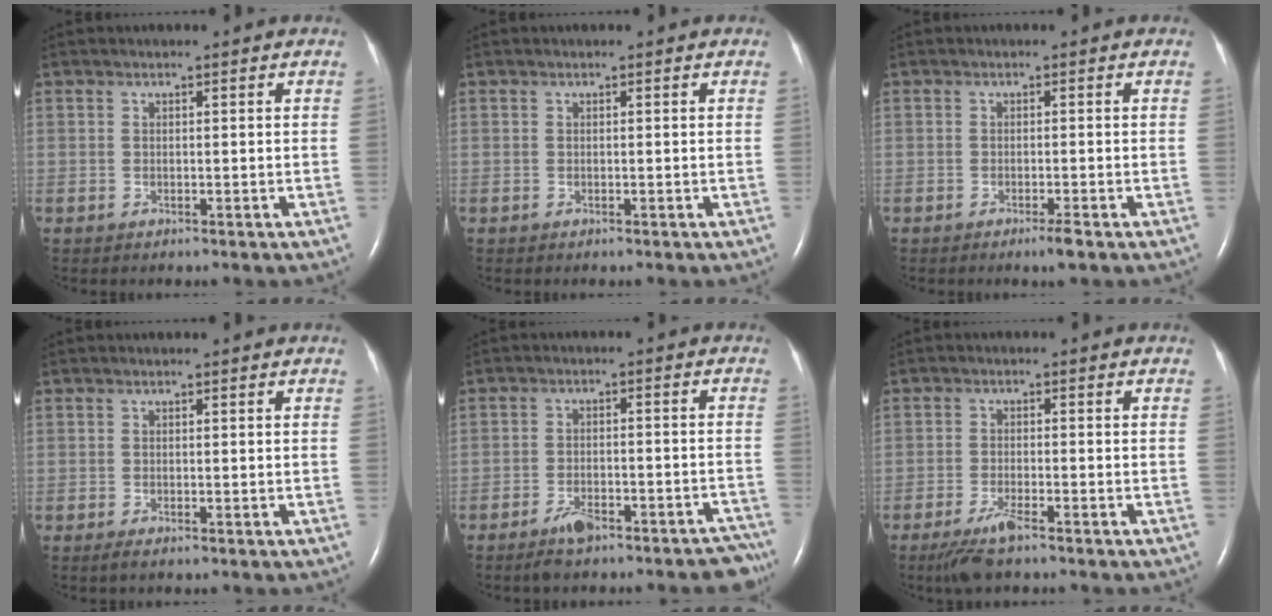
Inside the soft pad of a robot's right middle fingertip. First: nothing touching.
{"total": 0.0}
{"total": 1.7, "force": [-1.2, -0.2, 1.3], "torque": [-0.025, -0.004, -0.019]}
{"total": 0.7, "force": [-0.5, 0.1, 0.6], "torque": [-0.011, -0.002, -0.009]}
{"total": 7.6, "force": [-6.5, 2.0, 3.4], "torque": [-0.027, 0.016, -0.102]}
{"total": 4.7, "force": [-3.4, 0.4, 3.2], "torque": [-0.076, -0.013, -0.062]}